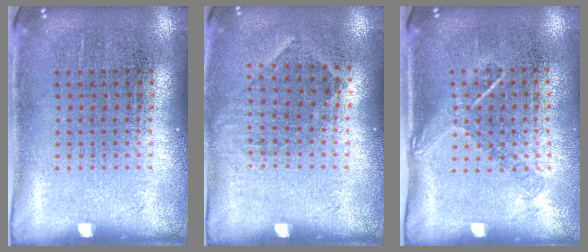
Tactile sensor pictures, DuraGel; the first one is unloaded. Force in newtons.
{"total": 0.9, "press": 0.7, "slide": 0.5}
{"total": 1.3, "press": 1.0, "slide": 0.9}